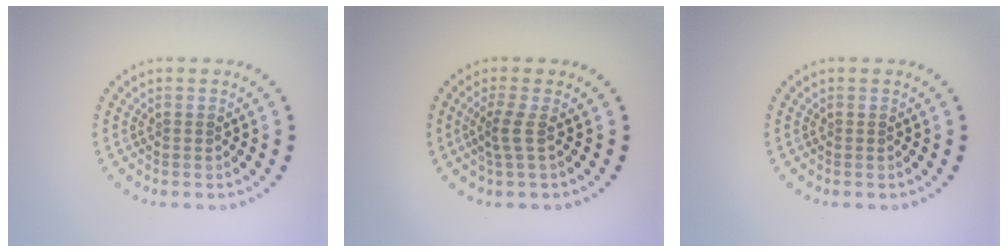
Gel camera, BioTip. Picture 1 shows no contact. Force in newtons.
{"total": 1.9, "press": 1.2, "slide": 1.4}
{"total": 0.0}